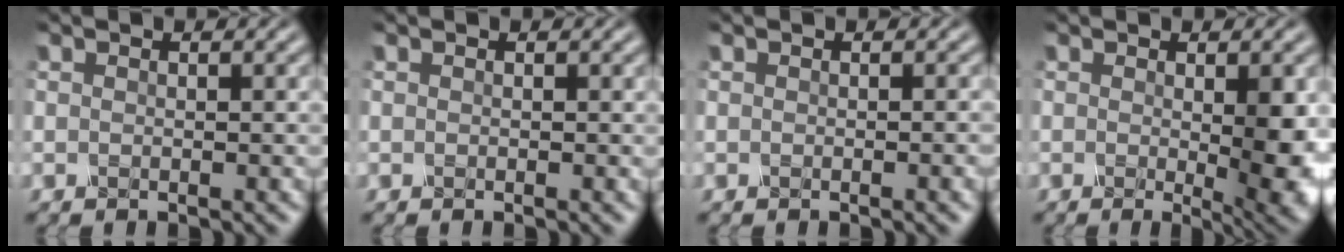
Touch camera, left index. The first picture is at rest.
{"total": 0.0}
{"total": 1.4, "force": [-0.2, 0.4, 1.3], "torque": [-0.012, 0.000, -0.003]}
{"total": 5.2, "force": [-0.2, 1.0, 5.1], "torque": [-0.063, -0.012, 0.001]}